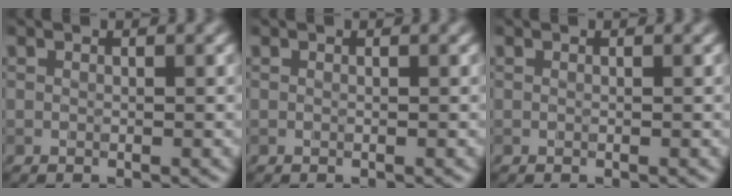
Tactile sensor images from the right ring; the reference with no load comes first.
{"total": 0.0}
{"total": 0.0}